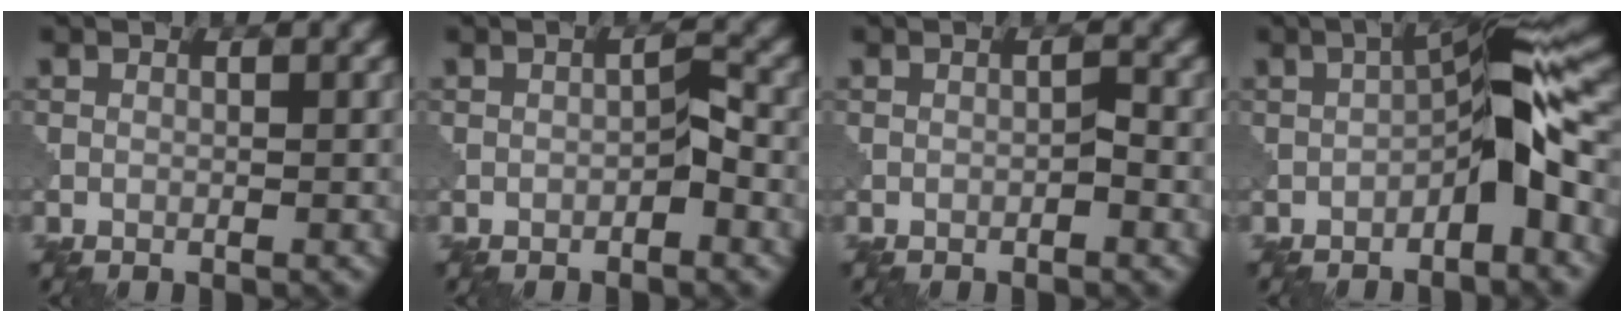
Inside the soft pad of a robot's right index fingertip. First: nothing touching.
{"total": 1.5, "force": [-0.7, 0.5, 1.3], "torque": [-0.020, 0.006, -0.011]}
{"total": 0.8, "force": [-0.4, 0.2, 0.7], "torque": [-0.011, 0.004, -0.006]}
{"total": 6.1, "force": [-1.9, 1.6, 5.6], "torque": [-0.082, 0.024, -0.040]}